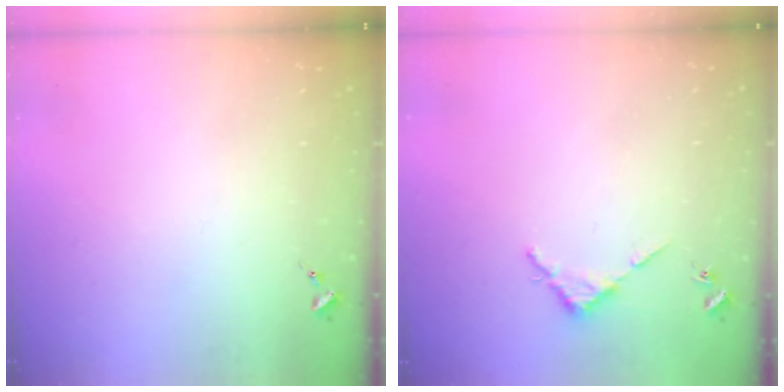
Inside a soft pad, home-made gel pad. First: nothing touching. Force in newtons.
{"total": 3.1, "press": 3.1, "slide": 0.3}